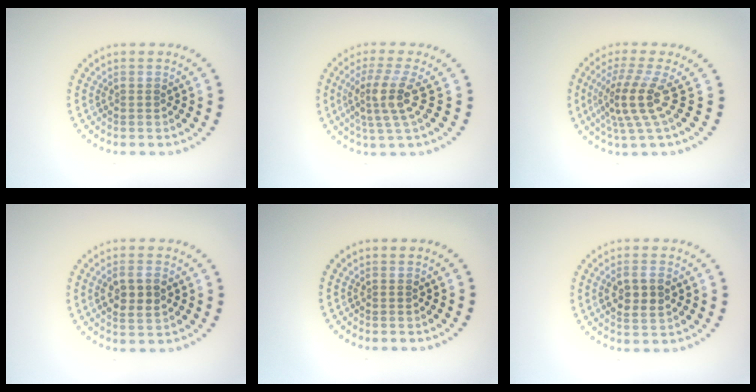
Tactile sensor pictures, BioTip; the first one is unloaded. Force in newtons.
{"total": 3.8, "press": 2.8, "slide": 2.6}
{"total": 3.9, "press": 2.7, "slide": 2.9}
{"total": 3.0, "press": 2.9, "slide": 0.6}
{"total": 0.0}
{"total": 3.0, "press": 2.9, "slide": 0.6}